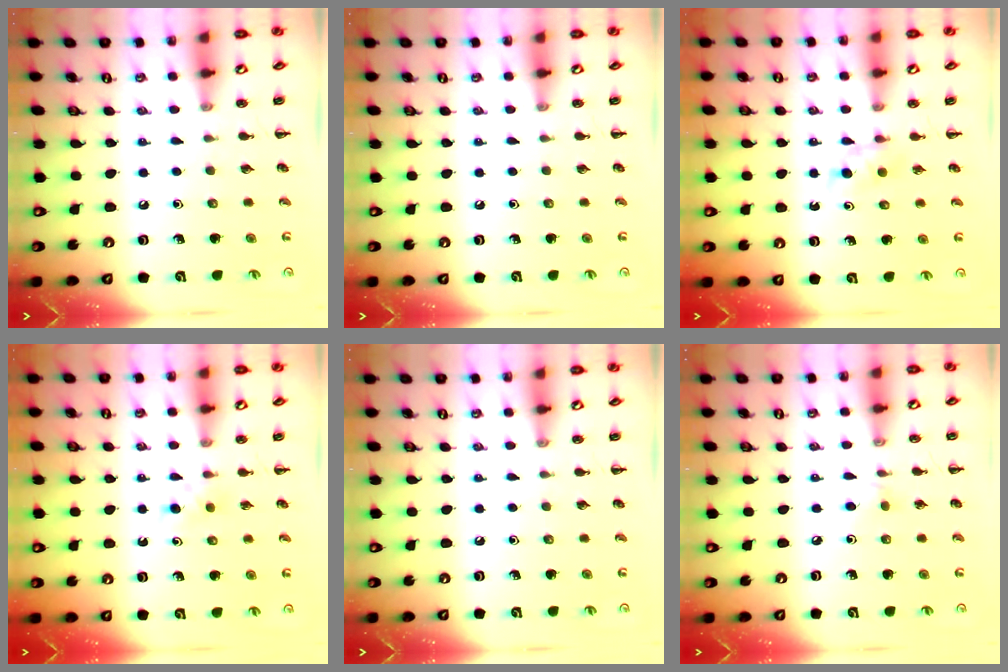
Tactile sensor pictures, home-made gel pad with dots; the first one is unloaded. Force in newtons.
{"total": 0.0}
{"total": 3.3, "press": 3.0, "slide": 1.3}
{"total": 2.9, "press": 2.6, "slide": 1.1}
{"total": 0.0}
{"total": 3.4, "press": 3.1, "slide": 1.3}